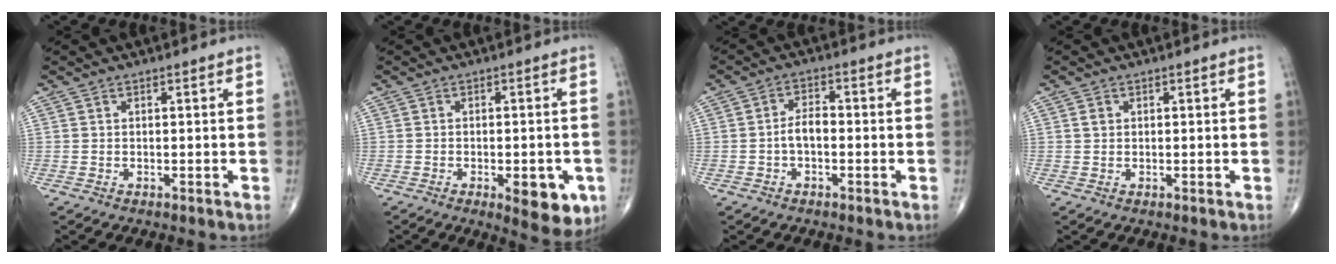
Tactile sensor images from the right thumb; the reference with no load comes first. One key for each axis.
{"total": 8.8, "fx": -3.2, "fy": 3.4, "fz": 7.4, "tx": -0.074, "ty": 0.000, "tz": -0.034}
{"total": 3.6, "fx": -1.0, "fy": 1.9, "fz": 2.9, "tx": -0.048, "ty": 0.018, "tz": -0.022}
{"total": 1.0, "fx": 0.3, "fy": 0.8, "fz": 0.5, "tx": -0.007, "ty": 0.001, "tz": 0.005}